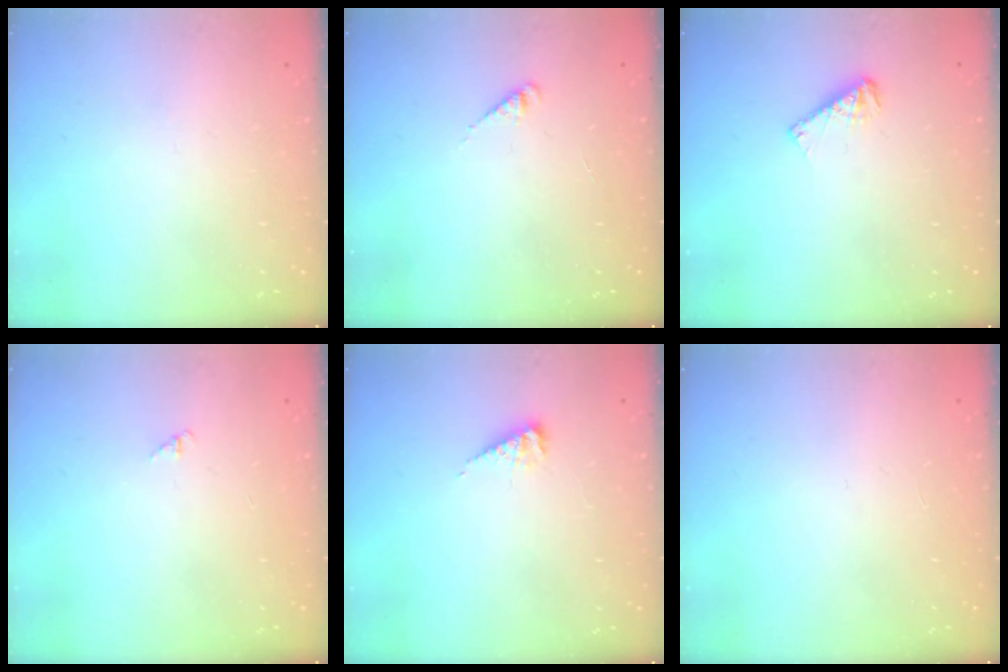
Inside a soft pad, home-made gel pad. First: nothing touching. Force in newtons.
{"total": 1.9, "press": 1.9, "slide": 0.4}
{"total": 4.7, "press": 4.7, "slide": 0.3}
{"total": 1.3, "press": 1.2, "slide": 0.3}
{"total": 6.1, "press": 6.1, "slide": 0.7}
{"total": 0.0}